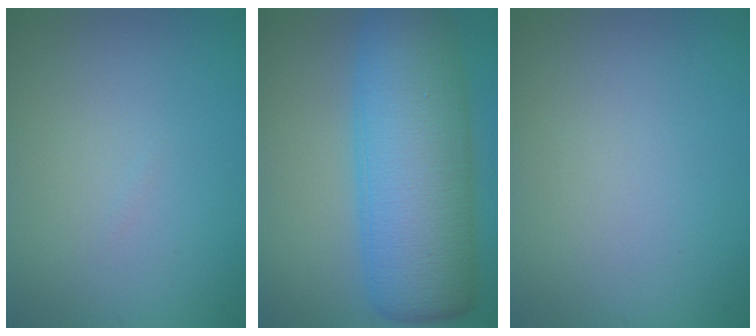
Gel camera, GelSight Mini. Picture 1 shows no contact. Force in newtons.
{"total": 11.5, "press": 11.5, "slide": 0.3}
{"total": 0.0}